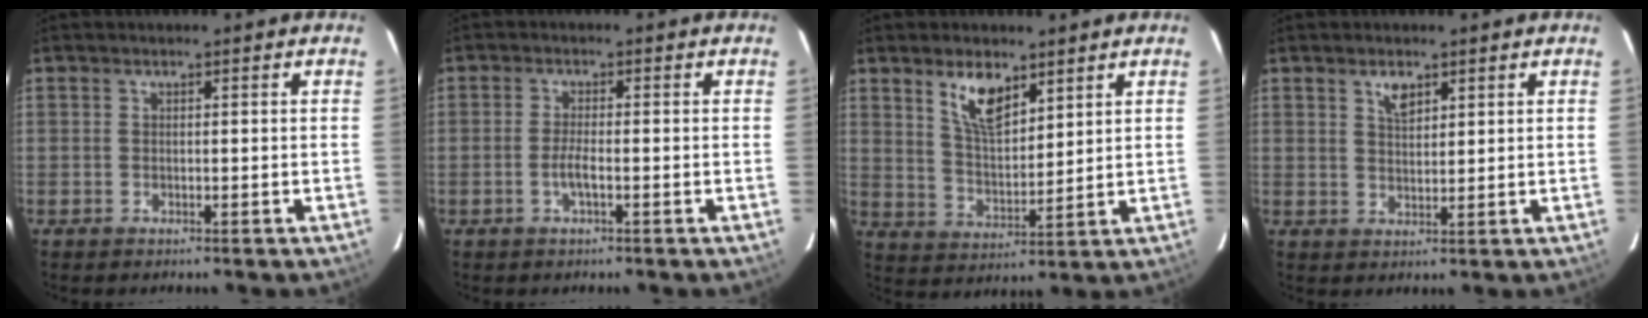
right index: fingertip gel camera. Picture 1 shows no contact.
{"total": 2.4, "force": [-1.0, 0.3, 2.2], "torque": [-0.045, -0.003, -0.020]}
{"total": 8.4, "force": [5.2, 3.5, 5.6], "torque": [-0.099, 0.004, 0.105]}
{"total": 3.2, "force": [2.0, 1.6, 2.0], "torque": [-0.032, 0.004, 0.035]}